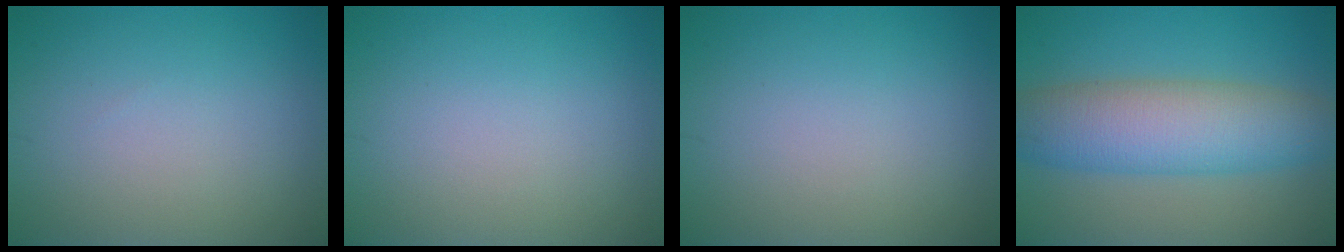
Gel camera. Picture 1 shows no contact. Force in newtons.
{"total": 0.0}
{"total": 0.0}
{"total": 8.0, "press": 8.0, "slide": 0.3}